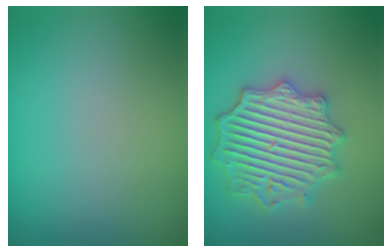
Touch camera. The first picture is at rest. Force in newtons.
{"total": 6.7, "press": 6.6, "slide": 1.0}